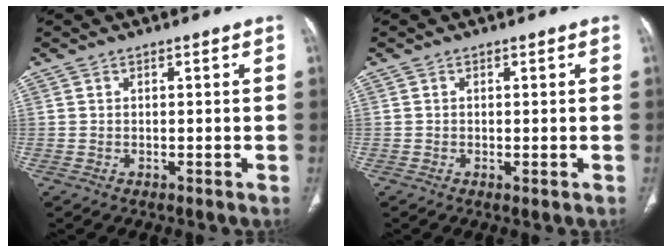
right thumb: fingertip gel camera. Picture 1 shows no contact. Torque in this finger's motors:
{"motor_torque": [-0.29, 0.18, -0.22, -0.23, -0.06]}